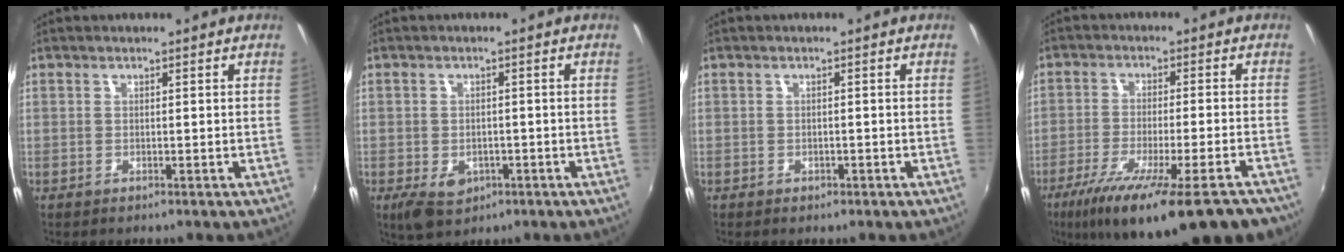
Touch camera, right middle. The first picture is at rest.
{"total": 6.2, "force": [-2.8, 4.2, 3.5], "torque": [-0.074, -0.016, -0.041]}
{"total": 0.8, "force": [-0.5, 0.6, 0.1], "torque": [-0.001, -0.002, -0.008]}
{"total": 20.7, "force": [-14.5, 4.0, 14.2], "torque": [-0.243, -0.072, -0.218]}